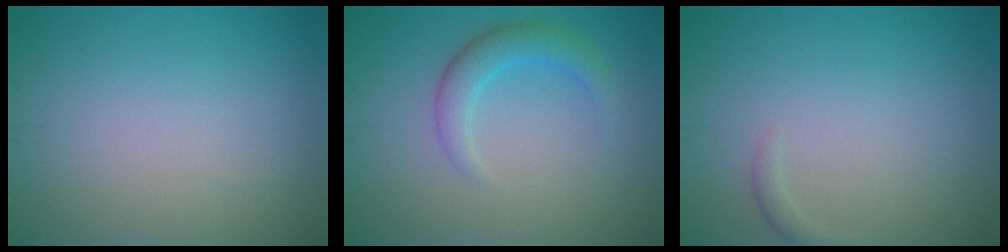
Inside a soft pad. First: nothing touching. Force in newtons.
{"total": 3.0, "press": 3.0, "slide": 0.1}
{"total": 0.8, "press": 0.8, "slide": 0.1}